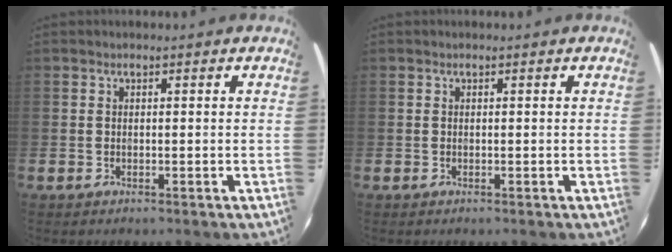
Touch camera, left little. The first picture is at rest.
{"total": 0.0}